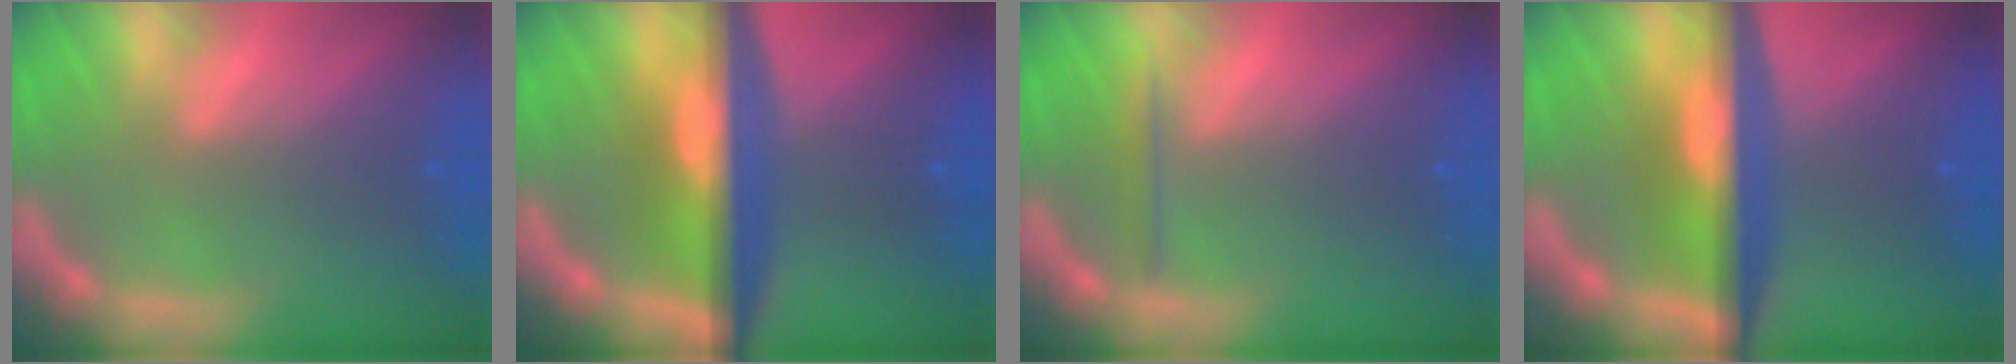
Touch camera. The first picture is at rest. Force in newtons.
{"total": 10.1}
{"total": 1.4}
{"total": 9.1}